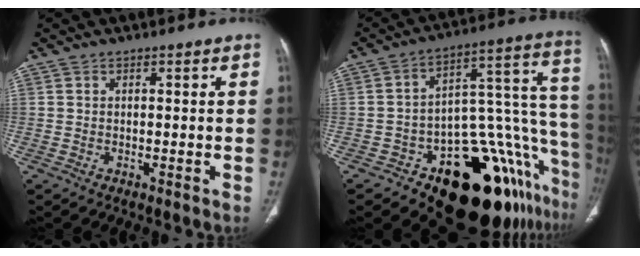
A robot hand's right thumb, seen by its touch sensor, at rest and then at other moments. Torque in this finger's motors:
{"motor_torque": [4.44, 0.57, 1.60, -1.17, 0.12]}